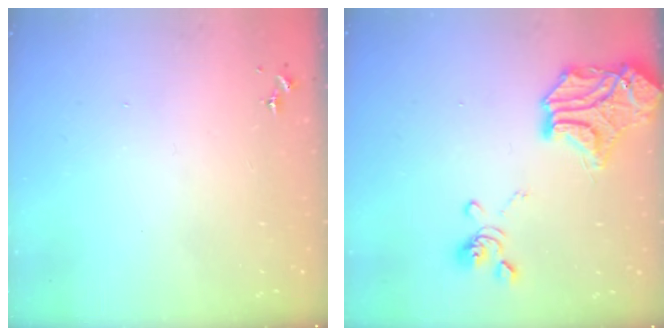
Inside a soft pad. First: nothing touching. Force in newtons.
{"total": 19.3, "press": 19.0, "slide": 3.0}